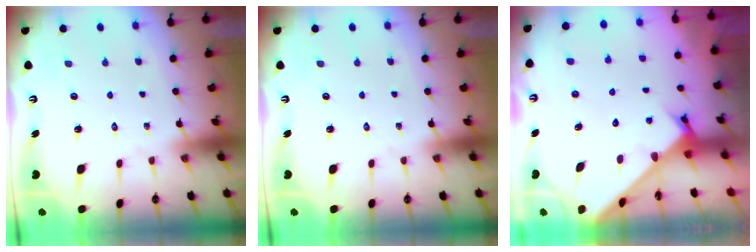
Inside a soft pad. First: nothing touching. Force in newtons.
{"total": 0.0}
{"total": 2.2, "press": 2.2, "slide": 0.2}